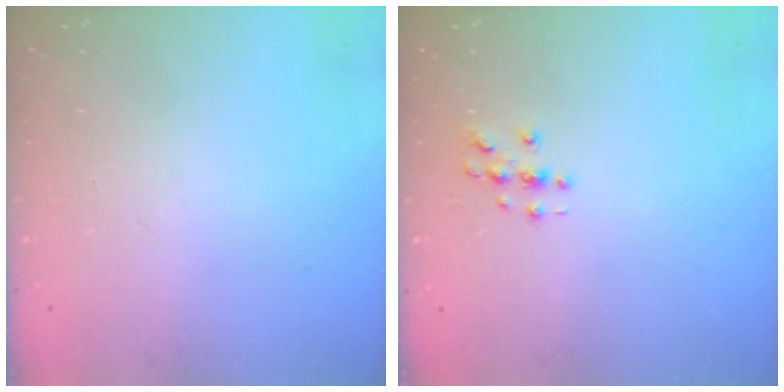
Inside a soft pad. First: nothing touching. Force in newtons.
{"total": 2.9, "press": 2.9, "slide": 0.3}